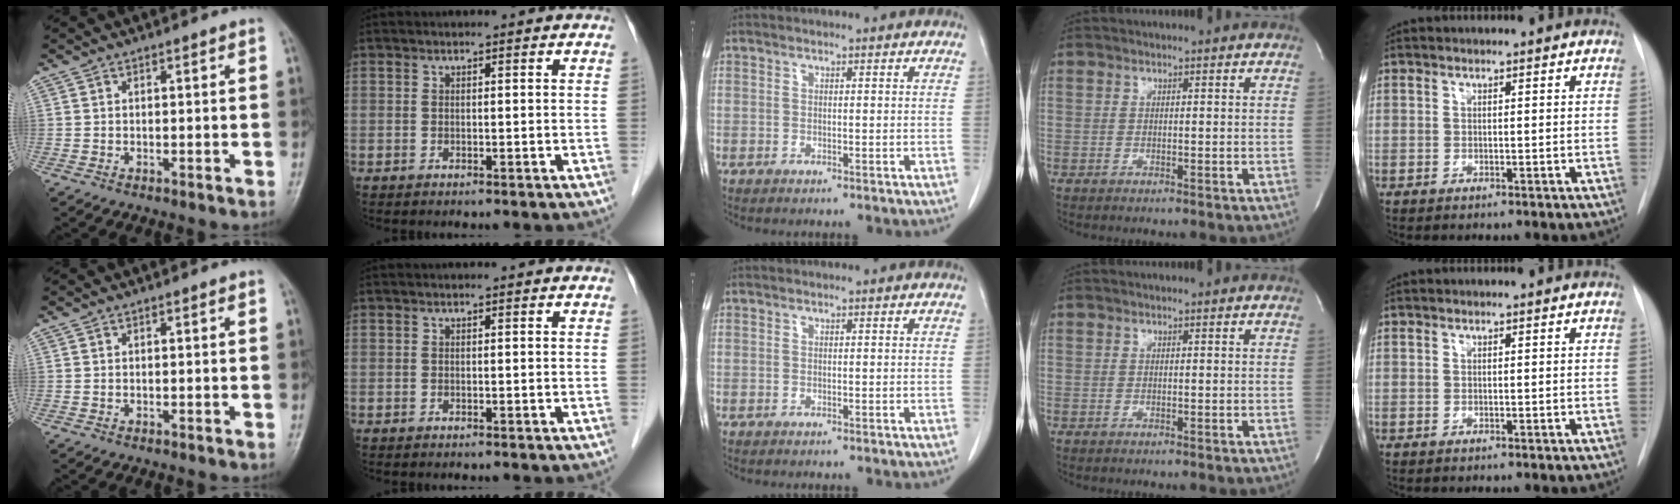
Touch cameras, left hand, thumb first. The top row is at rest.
{}